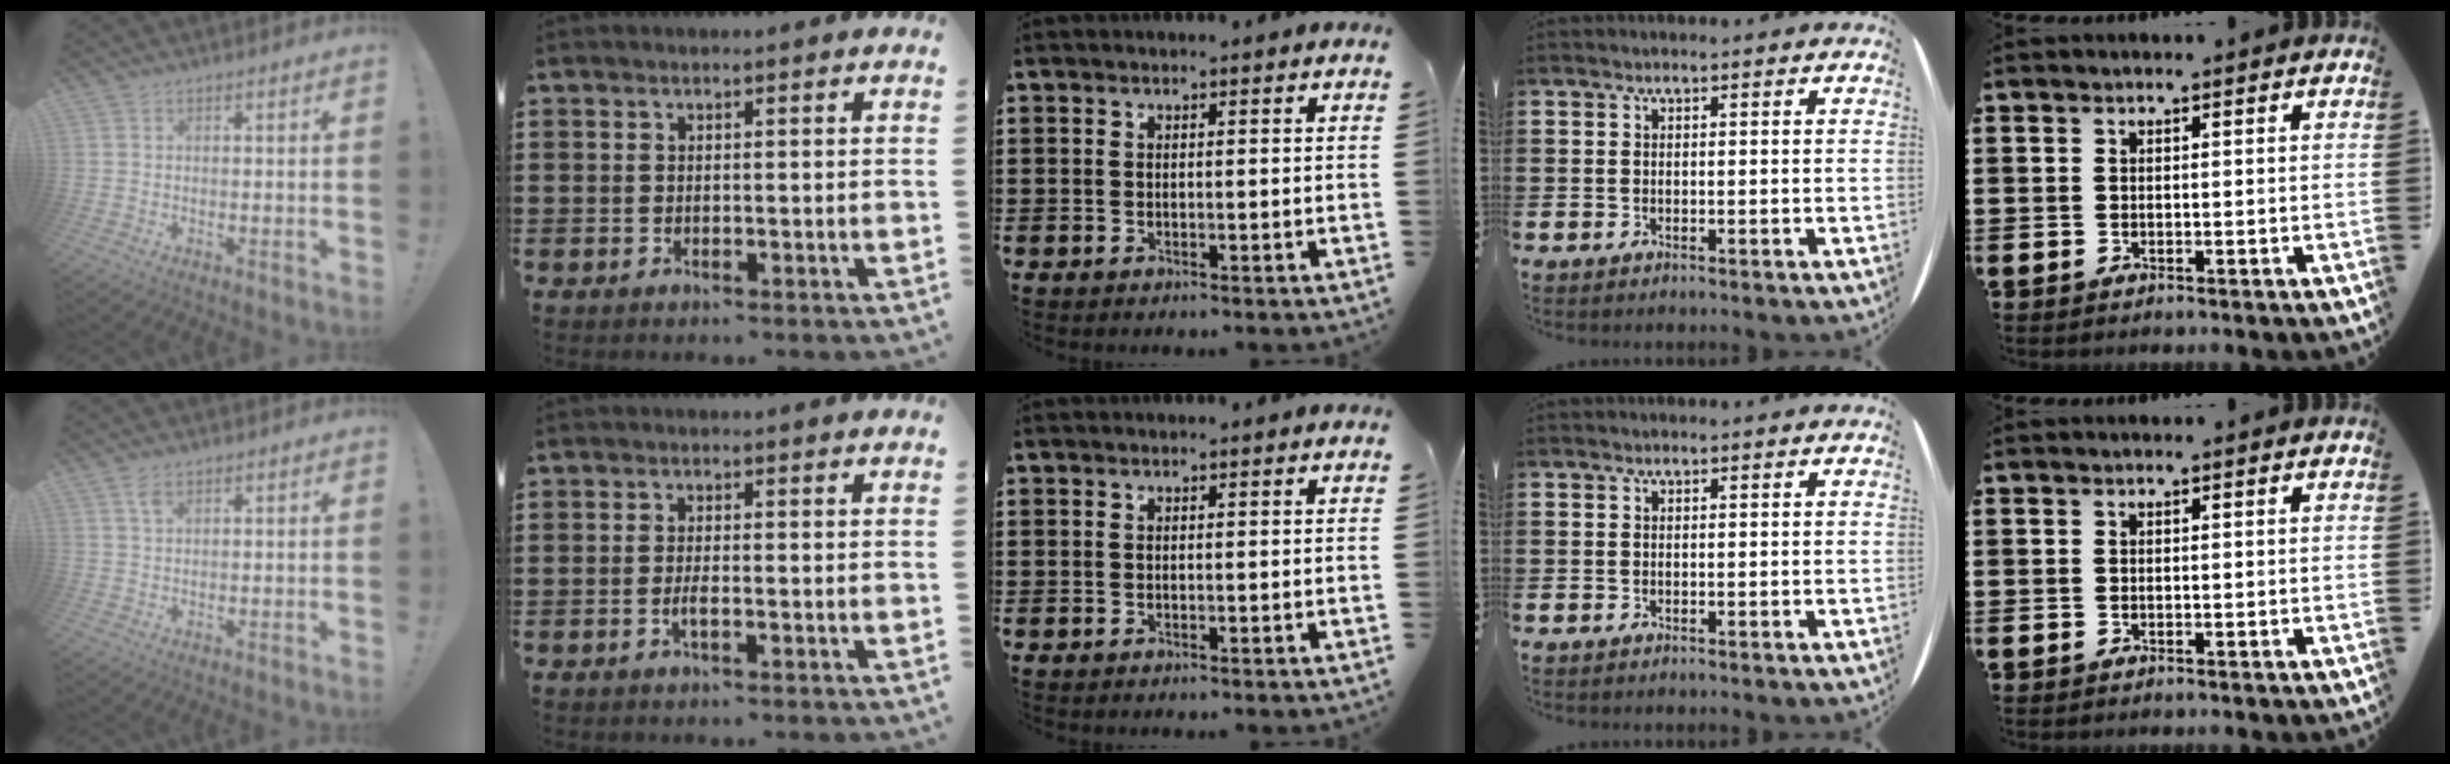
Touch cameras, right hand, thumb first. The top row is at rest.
{"thumb": {"total": 2.5, "force": [1.4, 1.2, 1.7], "torque": [-0.036, 0.001, 0.025]}, "index": {"total": 1.6, "force": [-0.5, 0.3, 1.5], "torque": [-0.034, -0.003, -0.010]}}